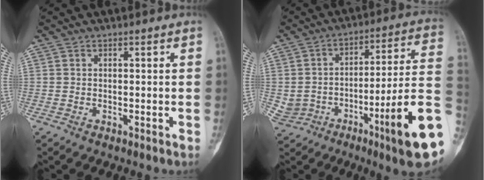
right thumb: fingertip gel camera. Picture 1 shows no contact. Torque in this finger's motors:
{"motor_torque": [3.66, 1.35, 1.34, -1.43, 0.54]}